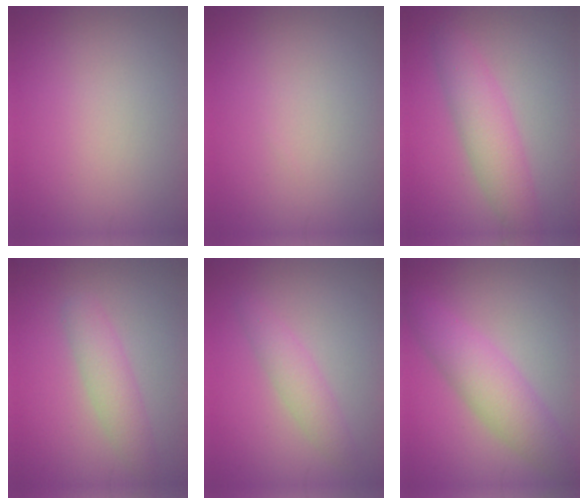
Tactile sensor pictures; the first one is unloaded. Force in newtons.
{"total": 0.0}
{"total": 4.2, "press": 4.2, "slide": 0.1}
{"total": 2.9, "press": 2.9, "slide": 0.1}
{"total": 2.4, "press": 2.4, "slide": 0.1}
{"total": 5.0, "press": 5.0, "slide": 0.0}